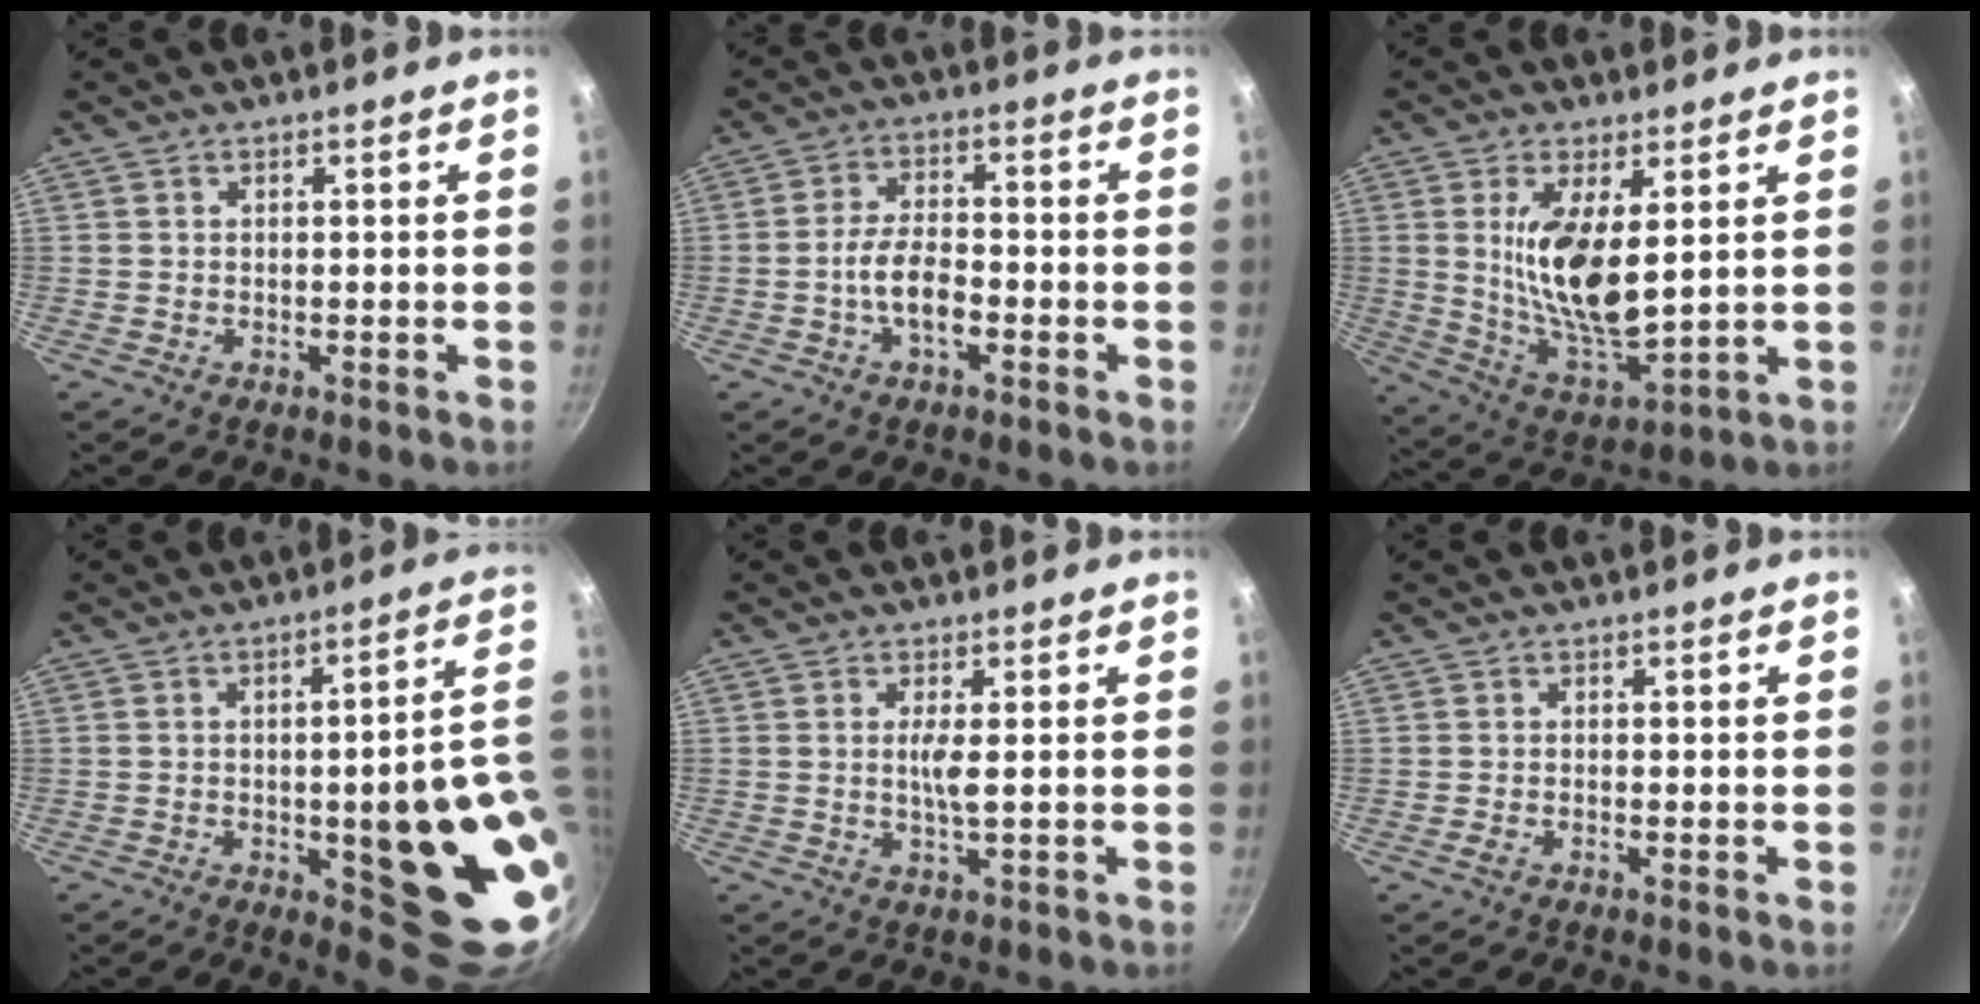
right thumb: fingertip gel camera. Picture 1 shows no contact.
{"total": 7.8, "force": [-2.6, 3.4, 6.5], "torque": [-0.121, 0.025, -0.057]}
{"total": 14.4, "force": [3.2, 5.8, 12.8], "torque": [-0.233, -0.037, 0.070]}
{"total": 22.0, "force": [-2.5, 6.7, 20.8], "torque": [-0.201, -0.001, -0.025]}
{"total": 2.8, "force": [0.4, 0.3, 2.8], "torque": [-0.059, -0.006, 0.009]}
{"total": 0.5, "force": [-0.4, 0.1, 0.4], "torque": [-0.010, 0.001, -0.009]}